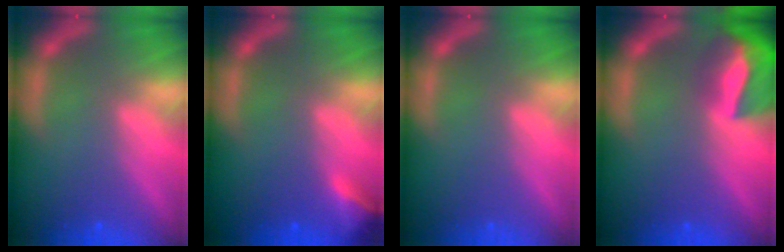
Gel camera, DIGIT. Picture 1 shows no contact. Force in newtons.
{"total": 2.4}
{"total": 0.0}
{"total": 9.0}